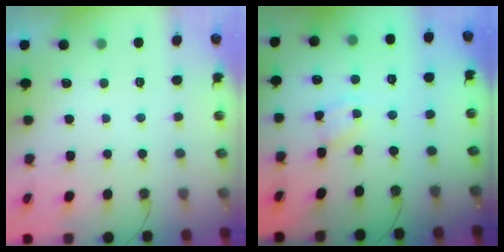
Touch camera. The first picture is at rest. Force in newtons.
{"total": 1.8, "press": 1.8, "slide": 0.3}